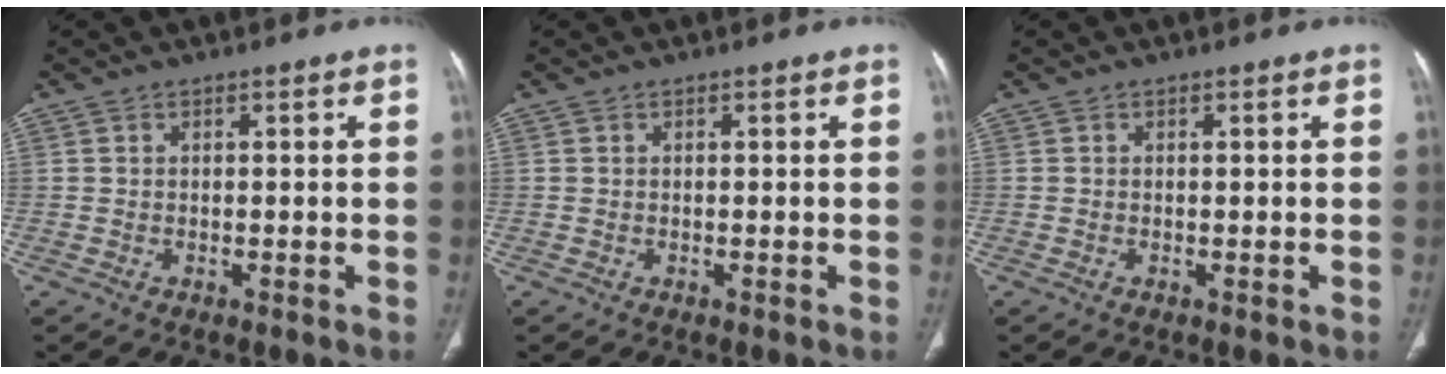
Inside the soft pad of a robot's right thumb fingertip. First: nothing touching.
{"total": 0.0}
{"total": 0.0}